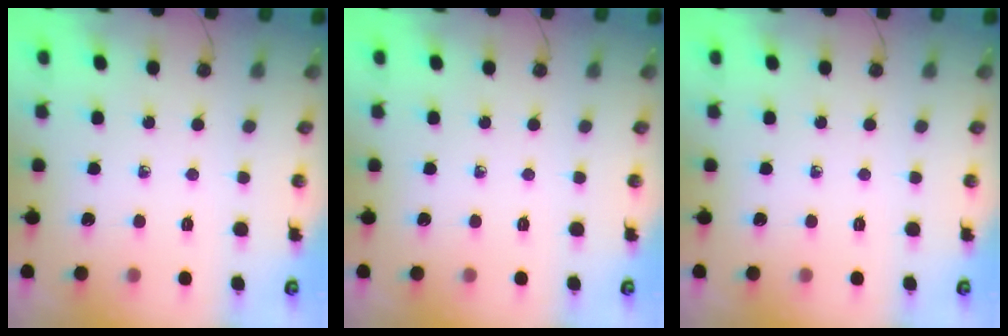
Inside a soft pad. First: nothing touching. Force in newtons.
{"total": 0.0}
{"total": 0.0}